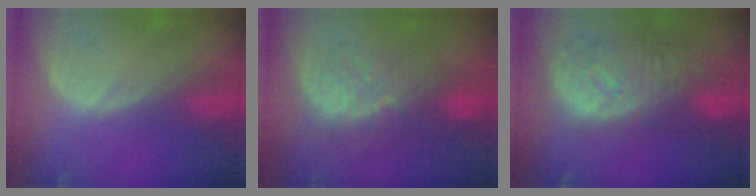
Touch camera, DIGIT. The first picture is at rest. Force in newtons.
{"total": 9.0, "press": 8.1, "slide": 3.7}
{"total": 10.8, "press": 9.7, "slide": 4.8}